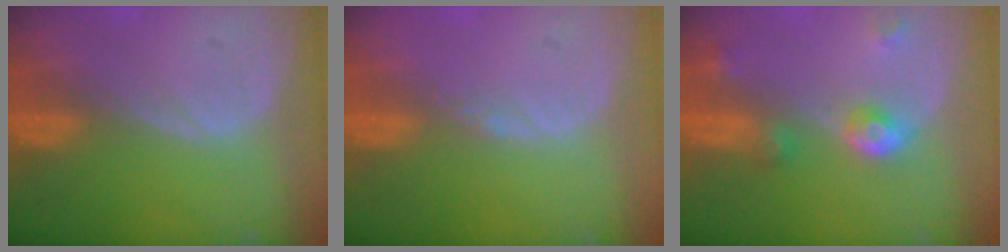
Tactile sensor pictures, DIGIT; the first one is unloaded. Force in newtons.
{"total": 0.8, "press": 0.6, "slide": 0.4}
{"total": 4.8, "press": 4.4, "slide": 2.0}